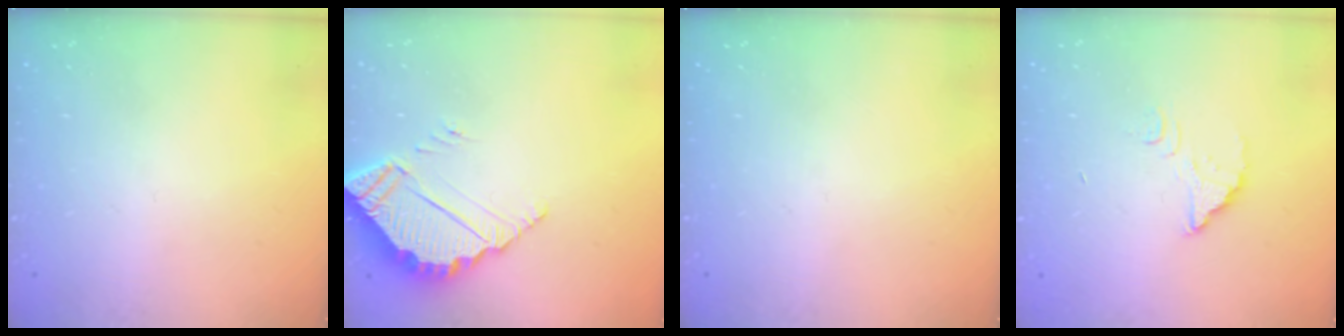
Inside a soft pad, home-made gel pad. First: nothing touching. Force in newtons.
{"total": 4.7, "press": 4.7, "slide": 0.3}
{"total": 0.0}
{"total": 4.4, "press": 4.4, "slide": 0.3}